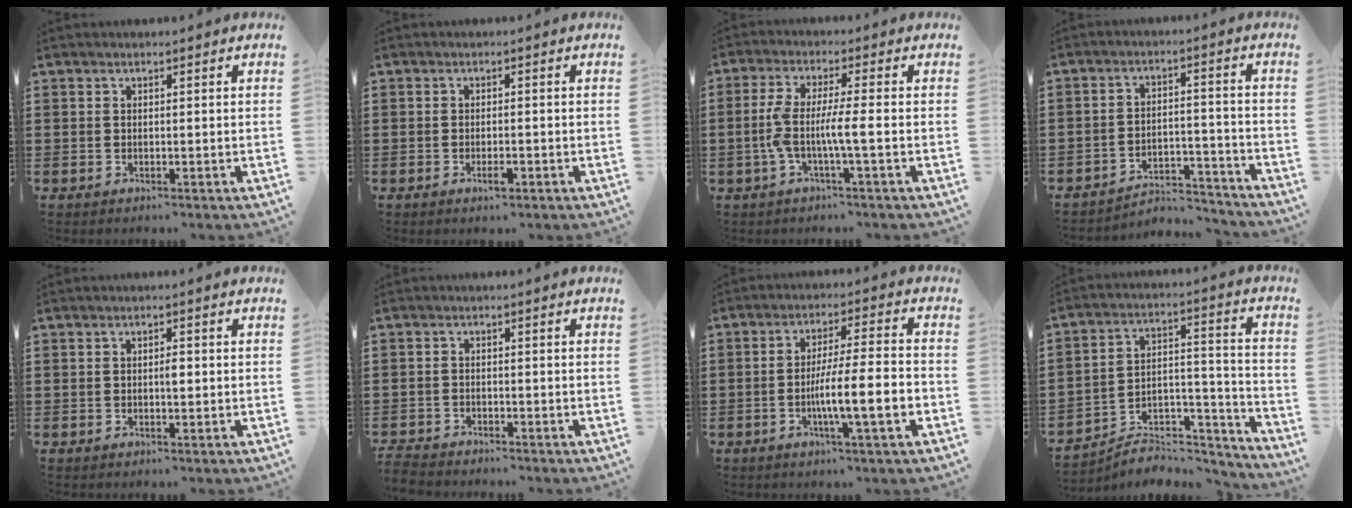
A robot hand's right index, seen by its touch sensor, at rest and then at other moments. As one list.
[{"total": 2.0, "force": [-1.0, 0.6, 1.7], "torque": [-0.031, 0.000, -0.018]}, {"total": 5.7, "force": [-1.5, -0.1, 5.5], "torque": [-0.121, -0.010, -0.039]}, {"total": 4.6, "force": [-4.3, 0.9, 1.2], "torque": [-0.024, 0.006, -0.088]}, {"total": 1.4, "force": [0.0, 0.5, 1.3], "torque": [-0.026, 0.000, -0.002]}, {"total": 2.2, "force": [-2.2, 0.2, 0.0], "torque": [-0.004, -0.001, -0.047]}, {"total": 8.7, "force": [-2.8, 0.8, 8.2], "torque": [-0.143, -0.004, -0.051]}, {"total": 5.6, "force": [-5.0, 2.1, 1.3], "torque": [-0.019, 0.007, -0.099]}]